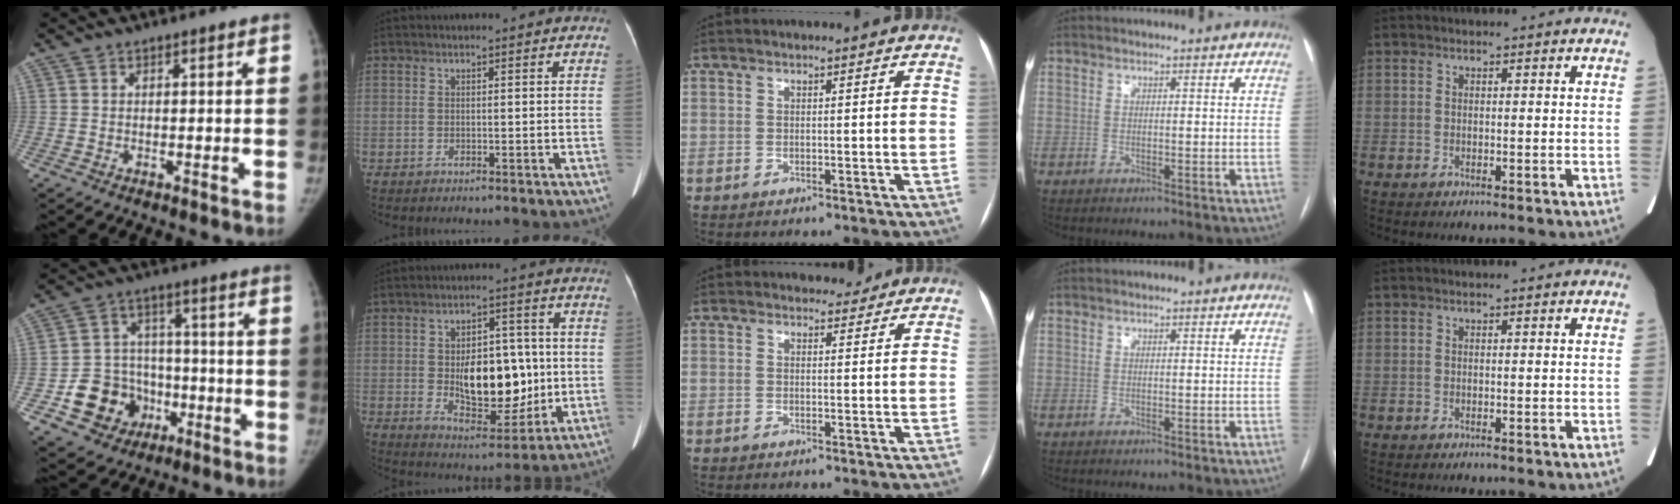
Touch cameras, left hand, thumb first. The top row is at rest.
{"thumb": {"total": 13.0, "force": [-4.5, 11.3, 4.3], "torque": [-0.037, 0.042, -0.064]}, "index": {"total": 12.5, "force": [-0.4, 6.6, 10.6], "torque": [-0.167, 0.004, 0.006]}, "middle": {"total": 2.3, "force": [2.1, 0.8, 0.0], "torque": [0.001, -0.006, 0.025]}}